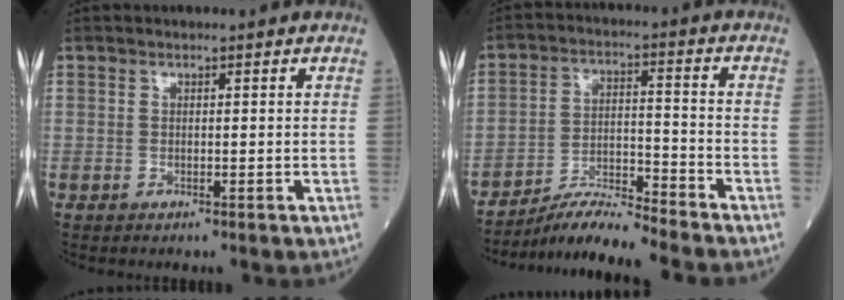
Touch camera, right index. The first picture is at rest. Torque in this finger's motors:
{"motor_torque": [0.27, -0.36, 0.05, 0.03]}